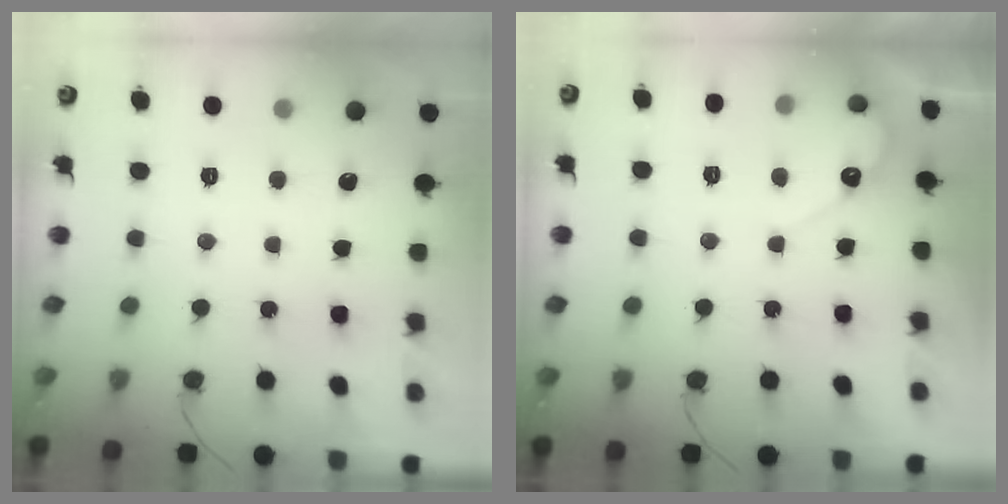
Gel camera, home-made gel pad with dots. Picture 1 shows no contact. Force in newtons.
{"total": 4.6, "press": 4.6, "slide": 0.3}